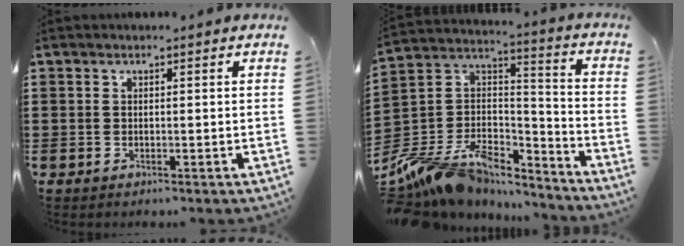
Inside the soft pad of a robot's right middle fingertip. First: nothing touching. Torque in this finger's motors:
{"motor_torque": [2.14, 0.00, 1.05, 0.21]}